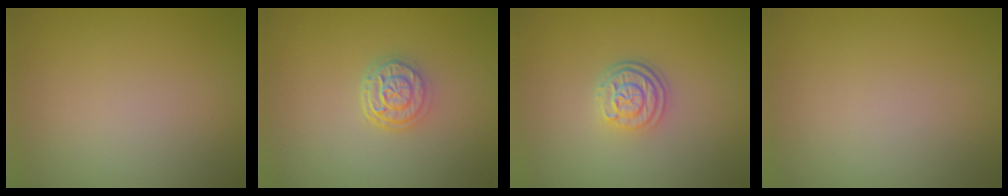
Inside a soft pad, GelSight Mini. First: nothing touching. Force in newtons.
{"total": 3.0, "press": 2.4, "slide": 1.9}
{"total": 2.9, "press": 2.4, "slide": 1.7}
{"total": 0.0}